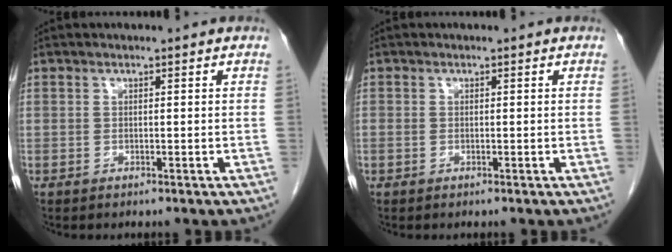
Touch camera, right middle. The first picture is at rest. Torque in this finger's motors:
{"motor_torque": [1.03, -0.57, 0.05, 0.07]}